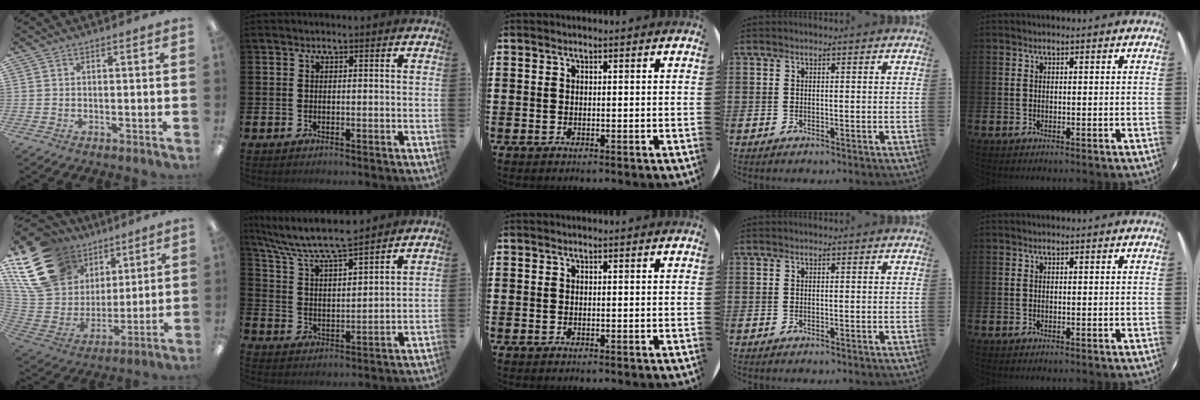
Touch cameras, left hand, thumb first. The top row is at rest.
{"thumb": {"total": 22.0, "force": [11.6, 15.4, 10.5], "torque": [-0.198, -0.050, 0.230]}, "index": {"total": 8.0, "force": [7.4, 0.9, 3.0], "torque": [-0.086, -0.049, 0.128]}}